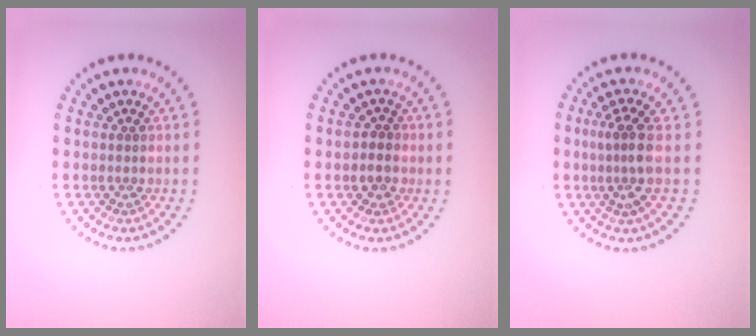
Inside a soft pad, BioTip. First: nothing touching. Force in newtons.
{"total": 1.4, "press": 1.2, "slide": 0.7}
{"total": 2.8, "press": 2.1, "slide": 1.9}